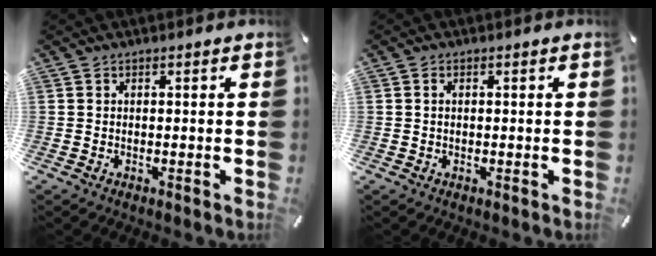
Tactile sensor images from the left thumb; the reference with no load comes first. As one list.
[{"total": 0.9, "force": [0.1, 0.5, 0.7], "torque": [-0.016, 0.002, 0.001]}]